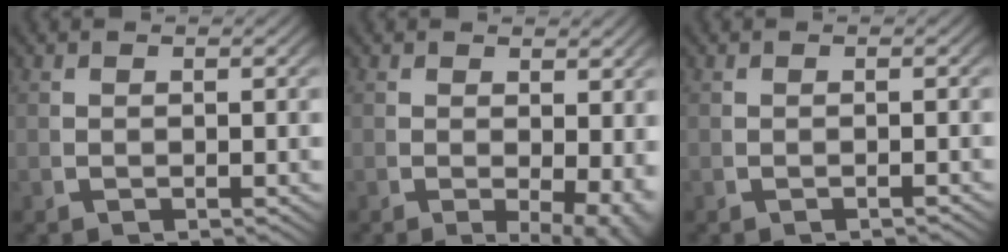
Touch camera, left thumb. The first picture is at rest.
{"total": 3.8, "force": [-0.1, 2.0, 3.3], "torque": [-0.042, -0.020, 0.005]}
{"total": 0.5, "force": [-0.5, 0.0, 0.1], "torque": [-0.005, 0.002, -0.009]}